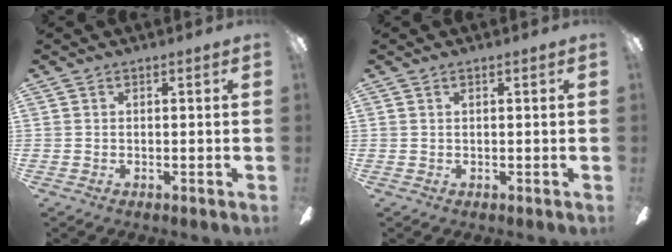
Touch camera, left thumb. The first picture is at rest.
{"total": 0.6, "force": [0.3, 0.2, 0.5], "torque": [-0.012, 0.003, 0.004]}